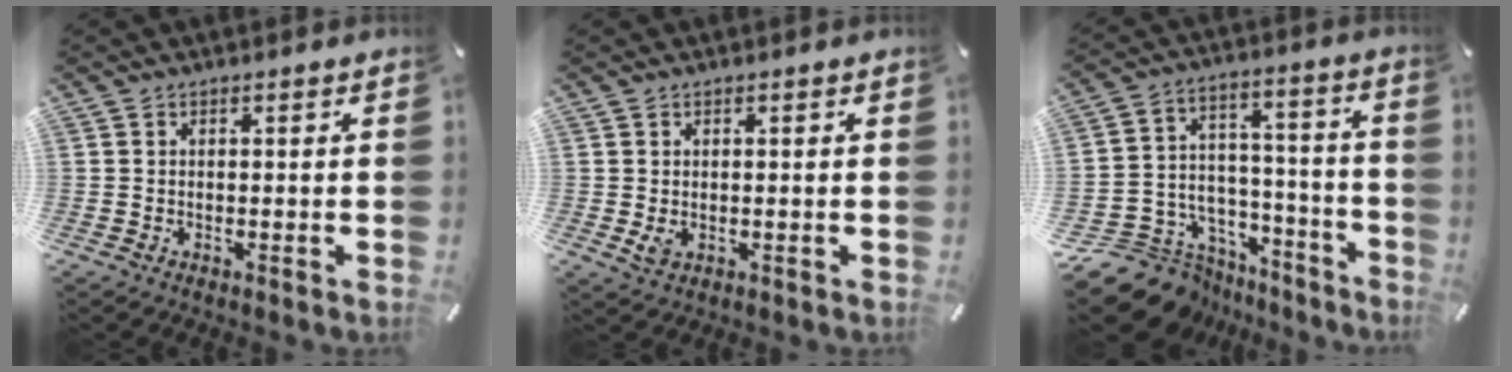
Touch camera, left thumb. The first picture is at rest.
{"total": 2.2, "force": [-0.1, 1.7, 1.3], "torque": [-0.019, -0.003, -0.003]}
{"total": 13.0, "force": [-7.5, 9.9, 3.8], "torque": [-0.068, 0.031, -0.117]}